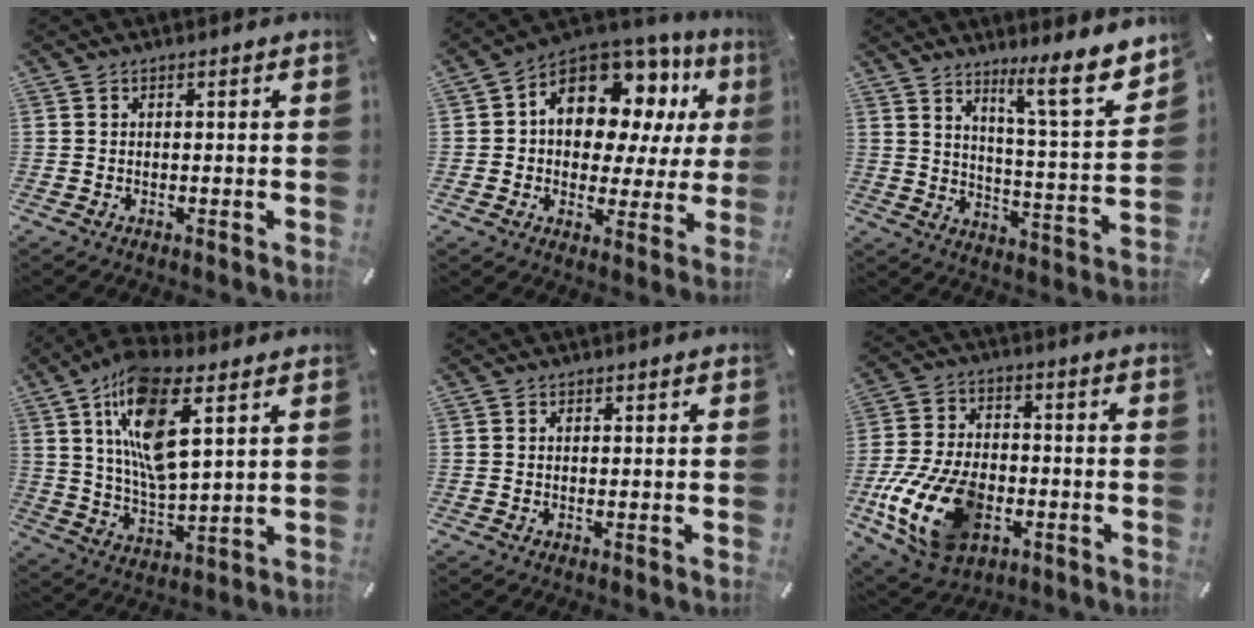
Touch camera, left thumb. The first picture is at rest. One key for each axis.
{"total": 13.7, "fx": 6.4, "fy": 9.4, "fz": 7.7, "tx": -0.130, "ty": -0.047, "tz": 0.118}
{"total": 12.9, "fx": 9.5, "fy": 2.0, "fz": 8.5, "tx": -0.127, "ty": -0.073, "tz": 0.153}
{"total": 15.7, "fx": 7.6, "fy": 6.4, "fz": 12.1, "tx": -0.235, "ty": -0.021, "tz": 0.132}
{"total": 0.5, "fx": 0.3, "fy": 0.4, "fz": 0.1, "tx": 0.000, "ty": 0.002, "tz": 0.006}
{"total": 18.1, "fx": -5.7, "fy": 12.1, "fz": 12.2, "tx": -0.251, "ty": 0.029, "tz": -0.093}